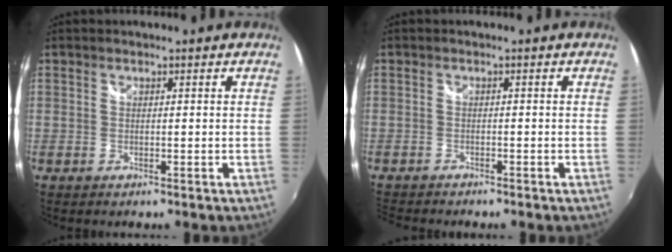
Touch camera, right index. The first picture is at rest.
{"total": 4.0, "force": [-3.8, 0.3, 1.1], "torque": [-0.037, -0.019, -0.067]}